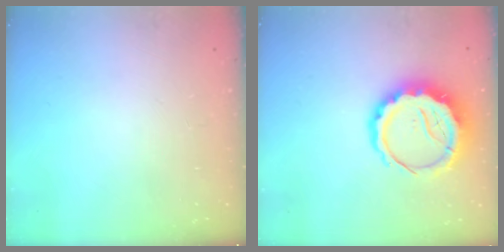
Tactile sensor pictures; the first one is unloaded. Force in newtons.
{"total": 11.3, "press": 10.9, "slide": 2.9}